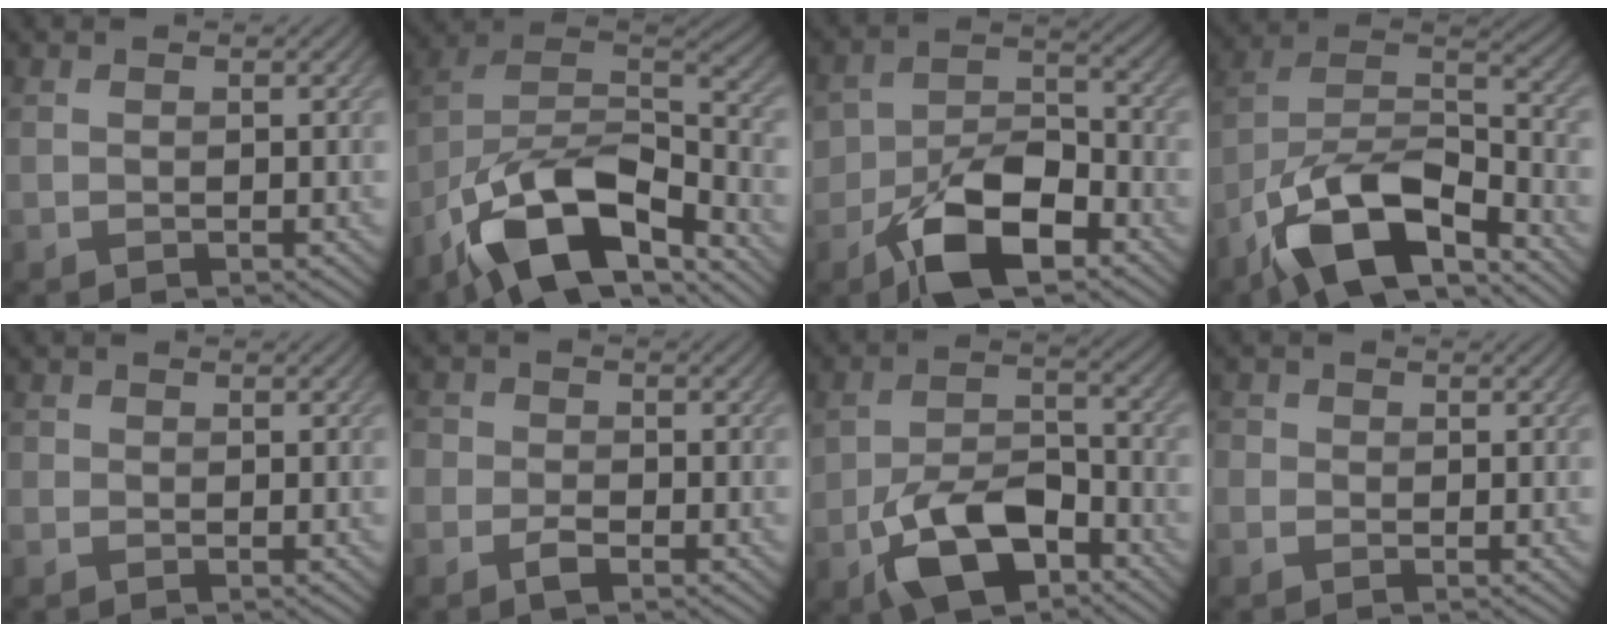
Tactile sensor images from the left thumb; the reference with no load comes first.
{"total": 16.0, "force": [-10.5, 6.7, 10.1], "torque": [-0.214, -0.012, -0.197]}
{"total": 10.5, "force": [-5.5, 5.7, 6.9], "torque": [-0.127, -0.004, -0.101]}
{"total": 14.6, "force": [-9.3, 5.8, 9.6], "torque": [-0.185, -0.006, -0.190]}
{"total": 0.6, "force": [-0.1, 0.6, 0.0], "torque": [0.004, -0.002, -0.005]}
{"total": 2.5, "force": [-1.4, 1.7, 1.3], "torque": [-0.023, 0.000, -0.034]}
{"total": 9.9, "force": [-4.9, 5.2, 6.8], "torque": [-0.136, -0.002, -0.097]}
{"total": 1.4, "force": [-0.2, 1.4, 0.2], "torque": [-0.001, 0.003, -0.012]}